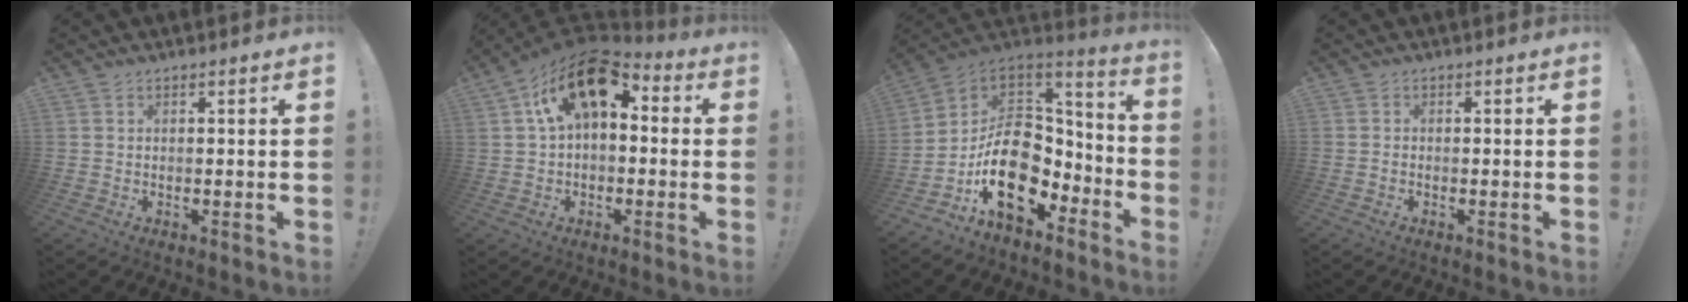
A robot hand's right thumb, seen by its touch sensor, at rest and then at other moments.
{"total": 16.3, "force": [6.3, 9.4, 11.7], "torque": [-0.186, -0.018, 0.113]}
{"total": 22.1, "force": [-5.3, 16.0, 14.2], "torque": [-0.237, 0.021, -0.060]}
{"total": 1.0, "force": [-0.7, 0.7, 0.1], "torque": [-0.003, 0.004, -0.012]}